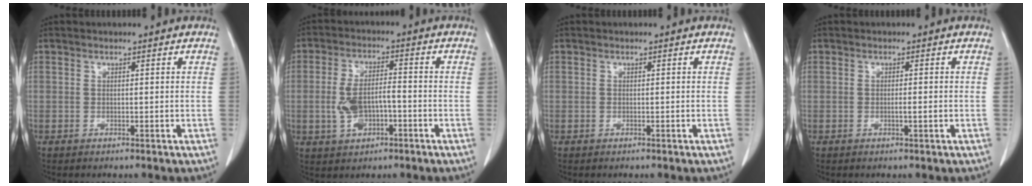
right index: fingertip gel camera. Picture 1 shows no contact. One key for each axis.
{"total": 6.7, "fx": -1.8, "fy": 3.3, "fz": 5.6, "tx": -0.118, "ty": 0.010, "tz": -0.026}
{"total": 0.0}
{"total": 1.3, "fx": -0.3, "fy": 0.0, "fz": 1.3, "tx": -0.023, "ty": -0.002, "tz": -0.005}